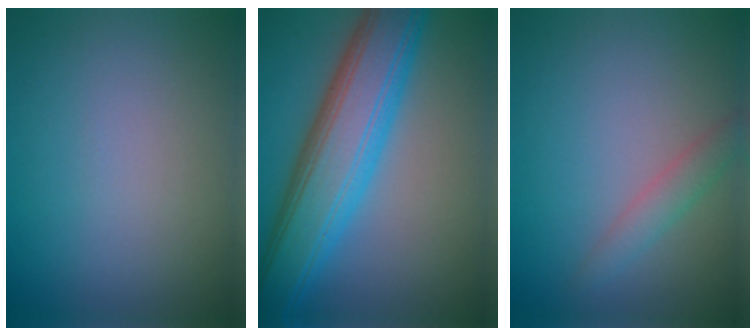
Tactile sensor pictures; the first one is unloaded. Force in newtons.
{"total": 9.5, "press": 9.5, "slide": 0.2}
{"total": 1.9, "press": 1.9, "slide": 0.0}